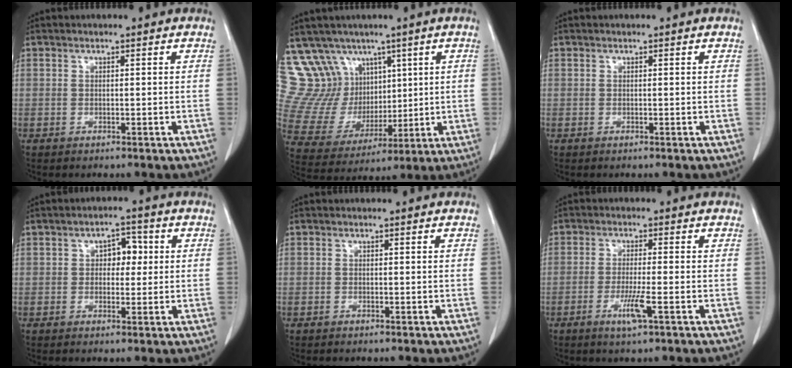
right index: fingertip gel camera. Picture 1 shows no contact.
{"total": 13.9, "force": [8.7, 10.2, 3.8], "torque": [-0.089, 0.053, 0.192]}
{"total": 0.0}
{"total": 3.9, "force": [0.6, 2.4, 3.1], "torque": [-0.040, 0.014, 0.008]}
{"total": 0.0}
{"total": 4.2, "force": [-1.9, -0.1, 3.8], "torque": [-0.075, -0.008, -0.034]}